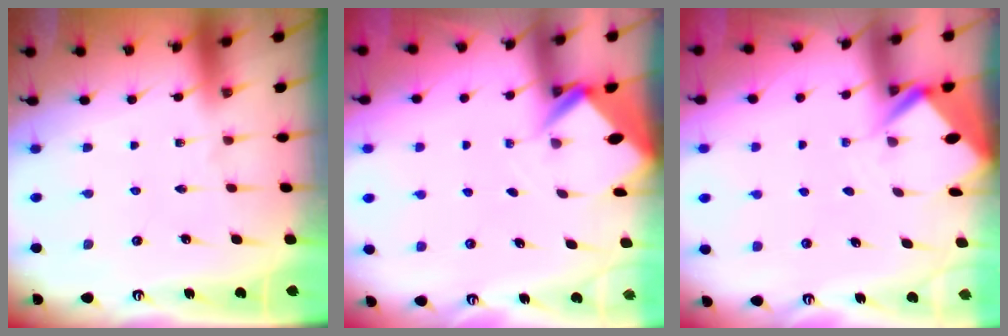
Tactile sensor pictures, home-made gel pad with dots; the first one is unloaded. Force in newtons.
{"total": 2.8, "press": 2.8, "slide": 0.1}
{"total": 4.1, "press": 4.1, "slide": 0.4}